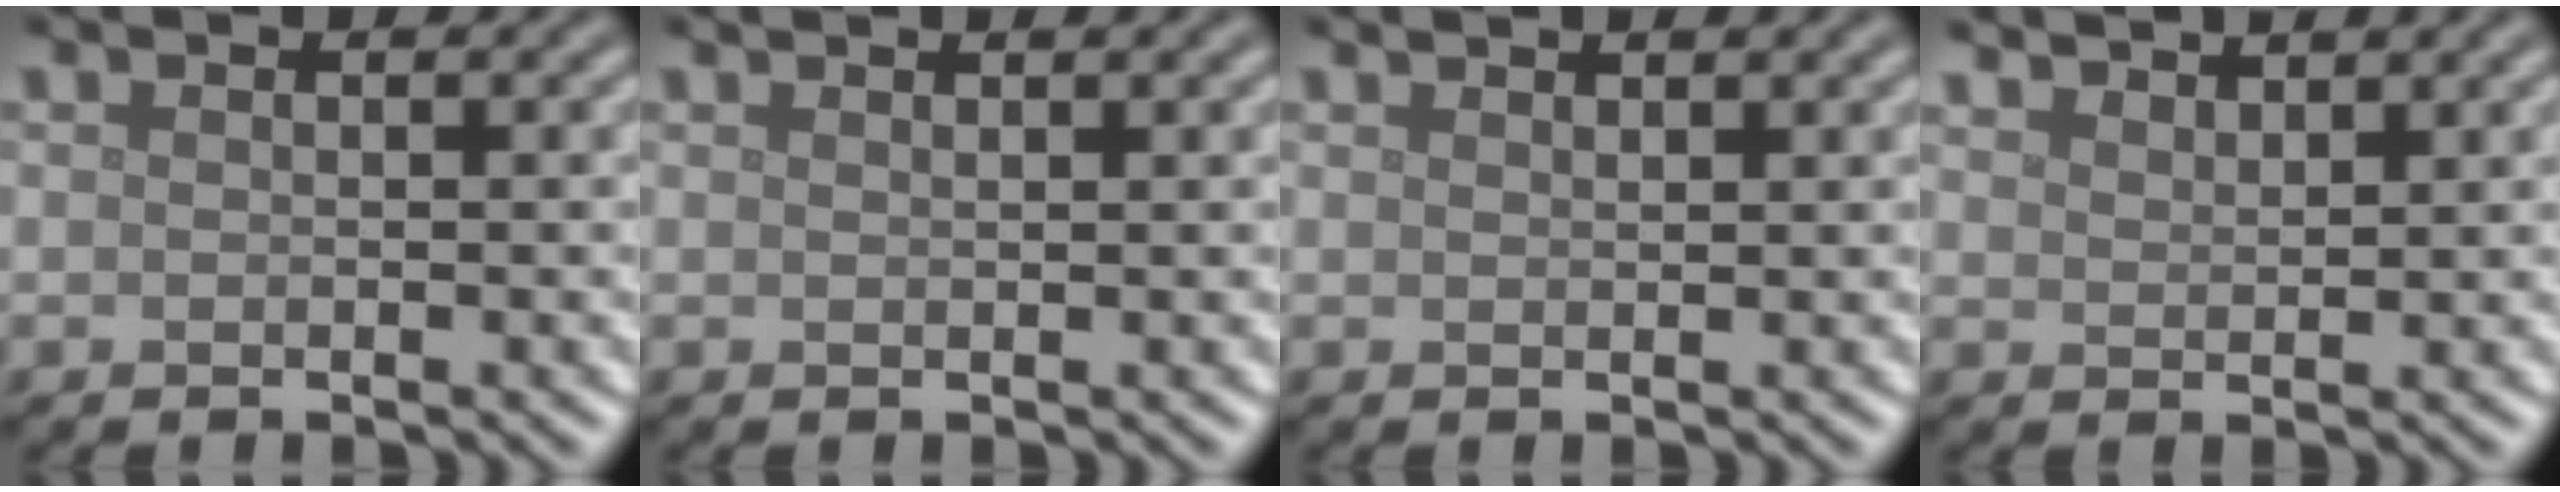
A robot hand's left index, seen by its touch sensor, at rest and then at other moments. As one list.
[{"total": 1.7, "force": [1.4, 0.5, 0.9], "torque": [-0.002, 0.002, 0.007]}, {"total": 1.5, "force": [1.4, 0.3, 0.6], "torque": [-0.002, 0.001, 0.013]}, {"total": 3.0, "force": [2.9, 0.4, 0.8], "torque": [-0.002, 0.003, 0.042]}]